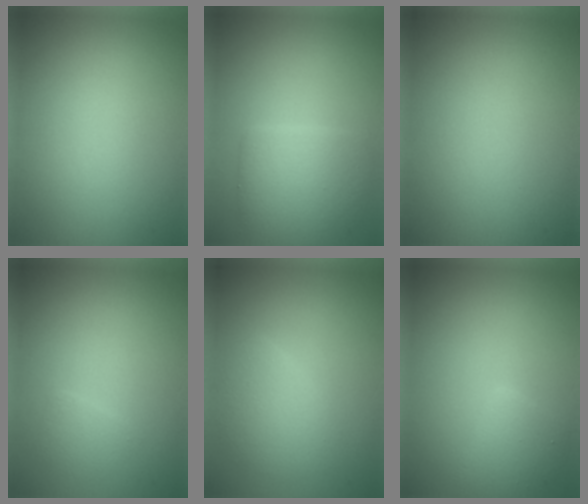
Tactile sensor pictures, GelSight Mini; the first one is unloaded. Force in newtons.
{"total": 4.0, "press": 4.0, "slide": 0.1}
{"total": 0.0}
{"total": 1.0, "press": 1.0, "slide": 0.0}
{"total": 2.8, "press": 2.8, "slide": 0.0}
{"total": 2.7, "press": 2.7, "slide": 0.1}